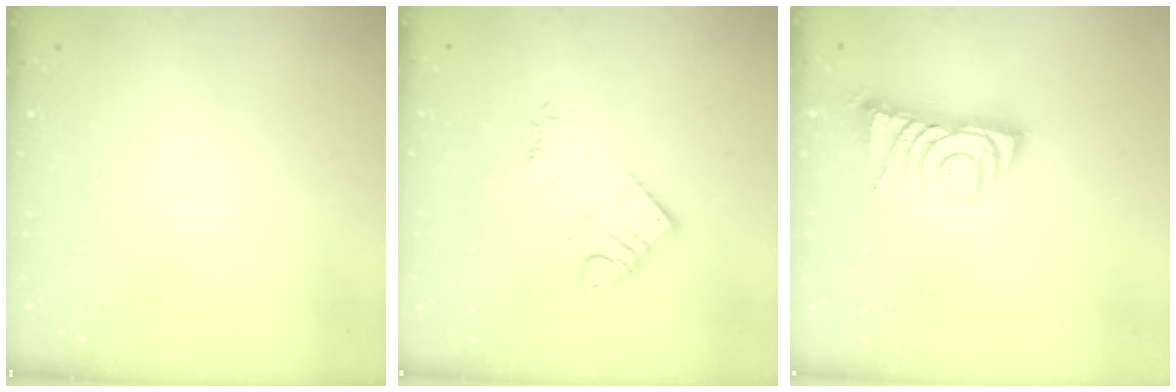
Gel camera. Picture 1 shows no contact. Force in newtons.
{"total": 7.1, "press": 7.1, "slide": 0.6}
{"total": 7.0, "press": 7.0, "slide": 0.9}